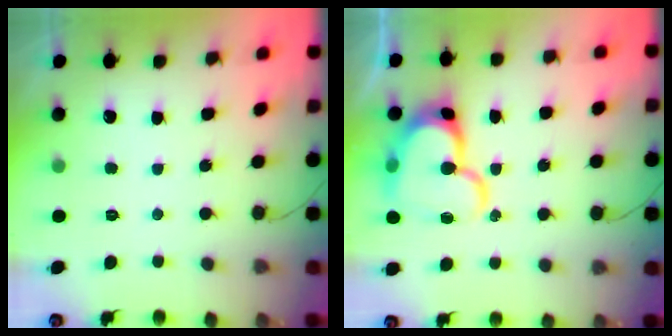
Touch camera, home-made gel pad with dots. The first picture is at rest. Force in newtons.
{"total": 17.8, "press": 17.7, "slide": 1.8}